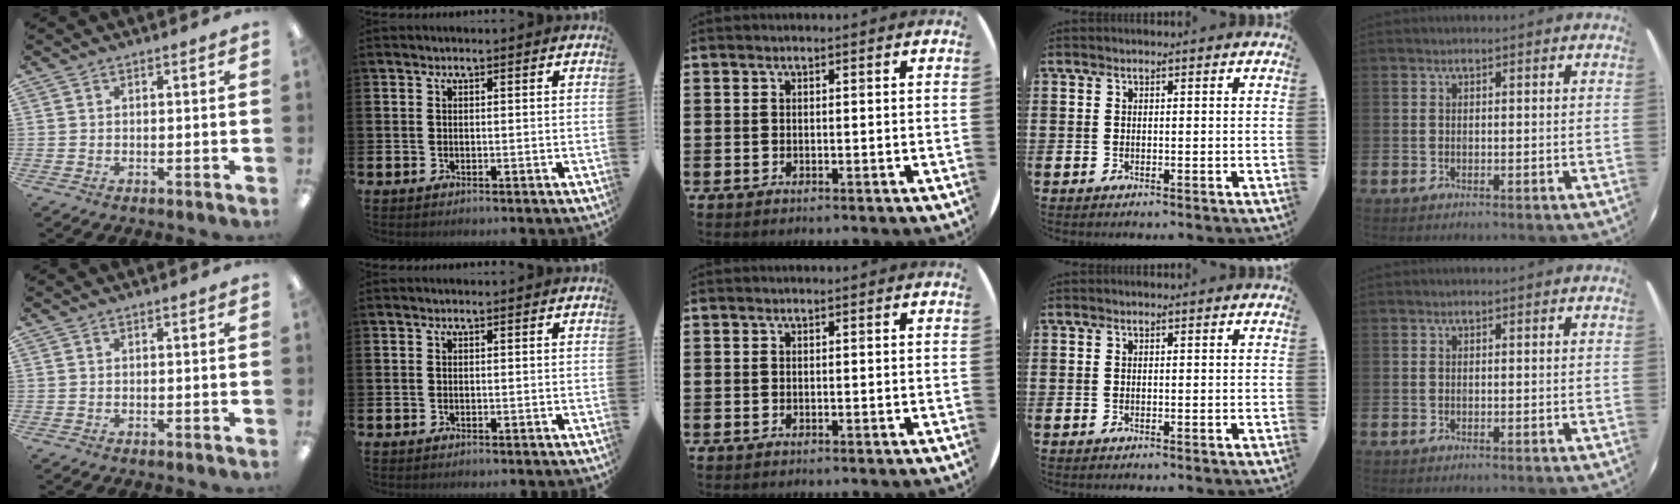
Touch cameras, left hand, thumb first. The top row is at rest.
{}